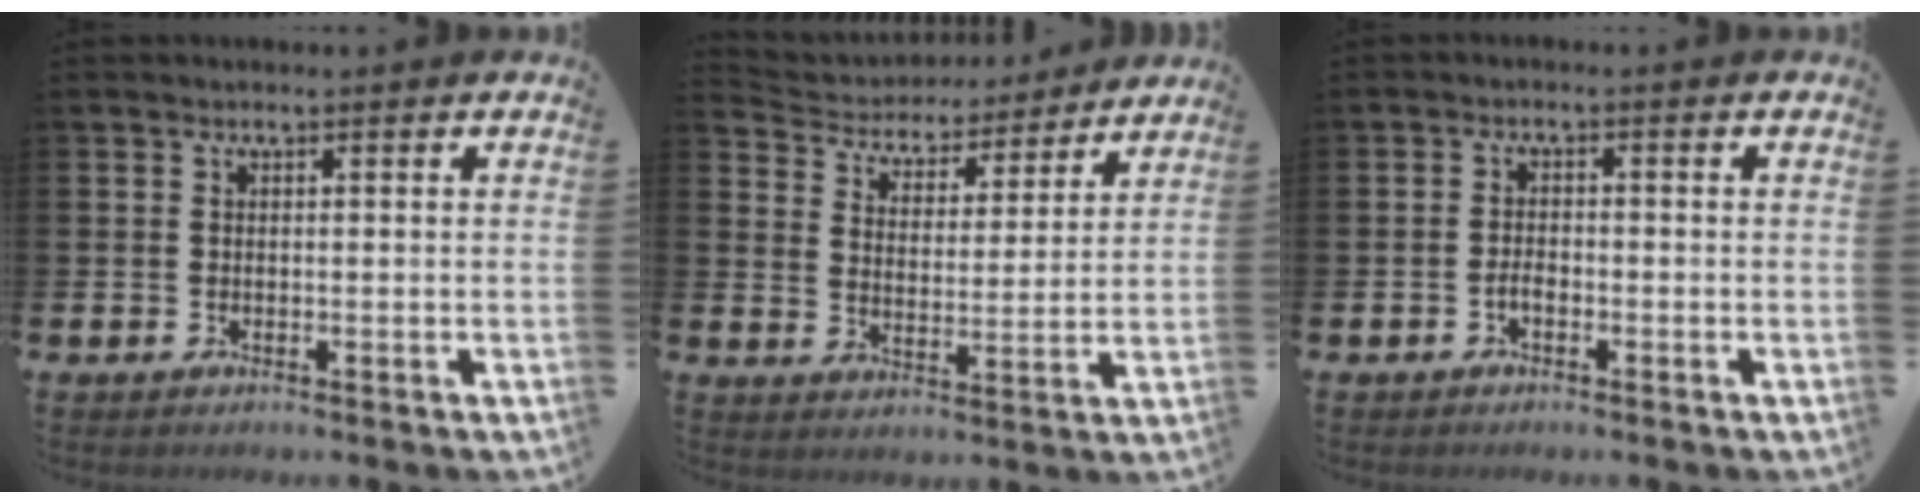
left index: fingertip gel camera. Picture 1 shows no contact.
{"total": 4.8, "force": [4.5, 1.6, 0.1], "torque": [-0.036, -0.038, 0.073]}
{"total": 1.5, "force": [-0.7, 0.7, 1.1], "torque": [-0.015, -0.001, -0.016]}